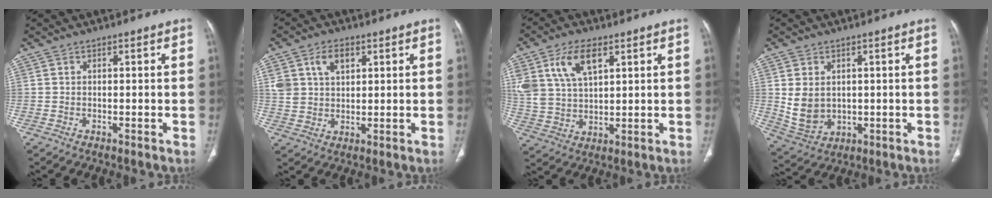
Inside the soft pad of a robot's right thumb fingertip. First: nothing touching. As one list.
[{"total": 7.3, "force": [3.2, 4.8, 4.5], "torque": [-0.071, -0.007, 0.065]}, {"total": 11.5, "force": [5.4, 6.2, 8.1], "torque": [-0.158, -0.010, 0.112]}, {"total": 7.8, "force": [1.0, 5.8, 5.0], "torque": [-0.086, -0.011, 0.042]}]